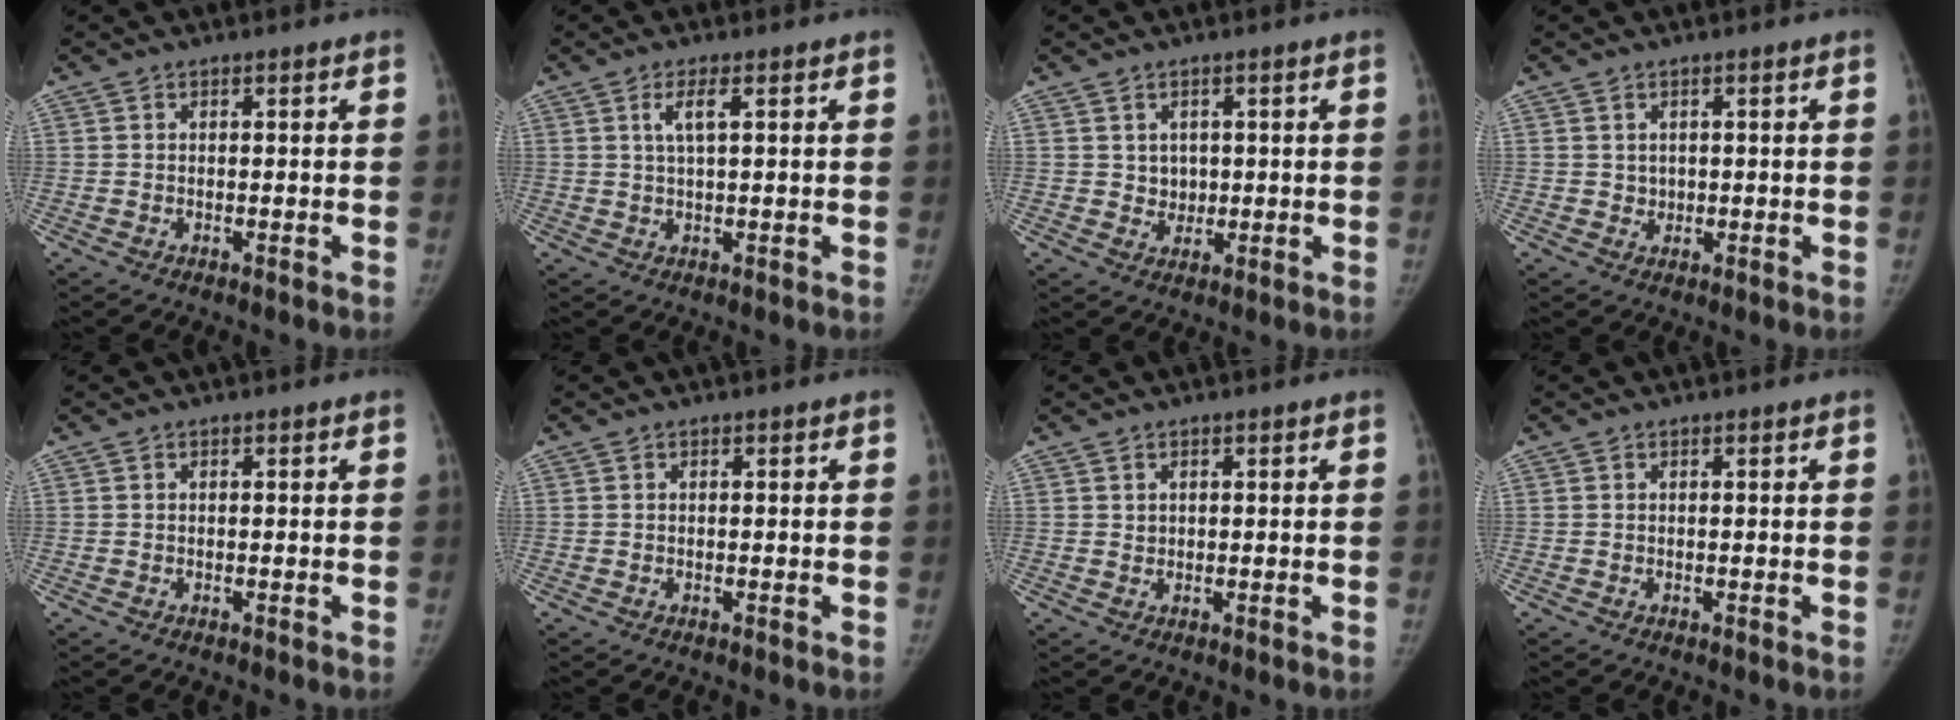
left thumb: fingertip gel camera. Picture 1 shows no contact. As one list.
[{"total": 3.1, "force": [1.2, 0.6, 2.9], "torque": [-0.061, 0.001, 0.025]}, {"total": 2.6, "force": [0.5, 2.4, 1.0], "torque": [0.002, -0.005, 0.011]}, {"total": 1.1, "force": [0.4, 1.0, 0.3], "torque": [0.005, -0.004, 0.005]}, {"total": 0.0}, {"total": 0.0}, {"total": 0.7, "force": [0.4, 0.6, 0.1], "torque": [0.009, -0.002, 0.006]}, {"total": 0.0}]